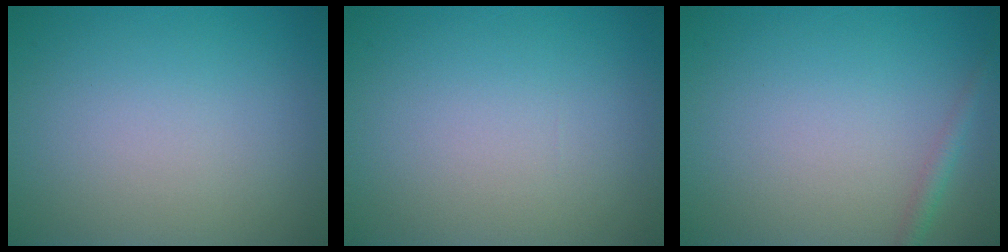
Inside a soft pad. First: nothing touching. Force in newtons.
{"total": 0.0}
{"total": 1.3, "press": 1.2, "slide": 0.1}